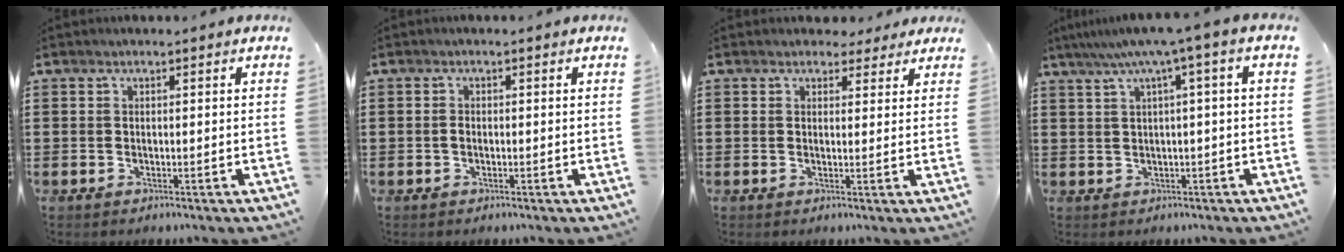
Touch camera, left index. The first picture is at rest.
{"total": 0.9, "force": [-0.3, 0.5, 0.6], "torque": [-0.015, 0.000, -0.006]}
{"total": 2.7, "force": [2.2, 1.4, 0.7], "torque": [-0.013, 0.002, 0.040]}
{"total": 5.0, "force": [1.5, -0.6, 4.7], "torque": [-0.092, -0.007, 0.021]}